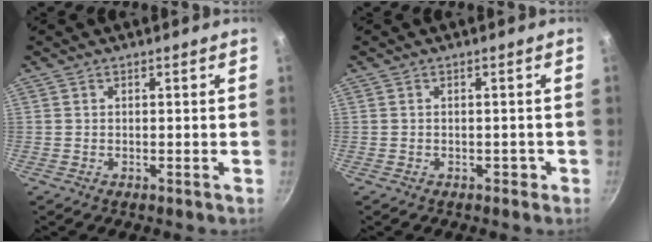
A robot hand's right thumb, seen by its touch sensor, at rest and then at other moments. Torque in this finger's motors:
{"motor_torque": [0.05, 0.62, -0.28, 0.15, 0.06]}